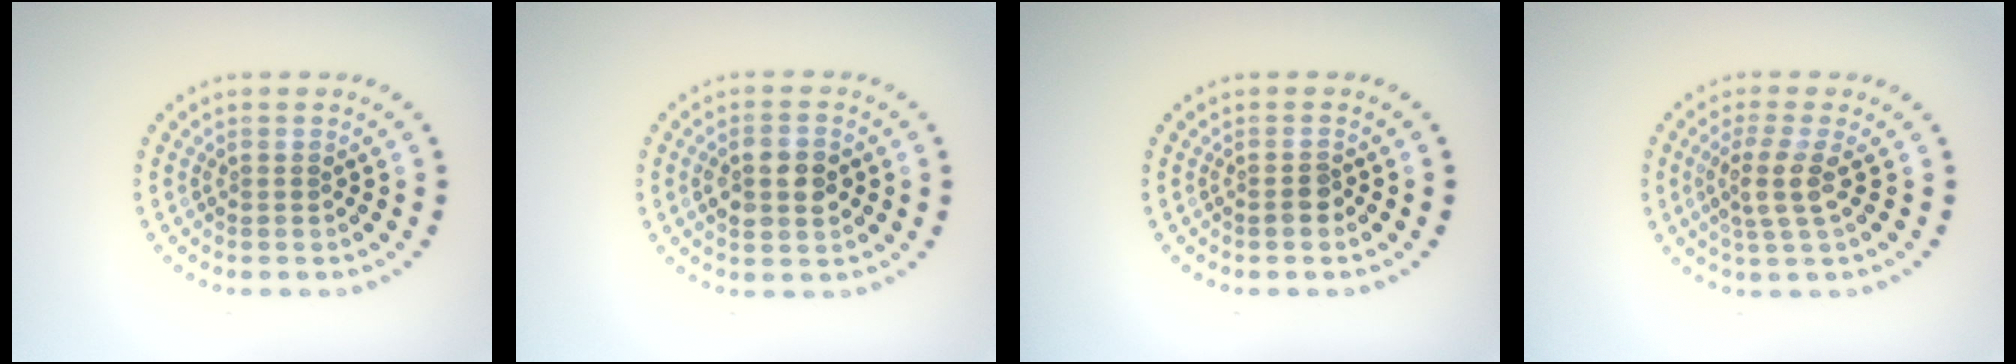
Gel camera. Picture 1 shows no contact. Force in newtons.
{"total": 3.5, "press": 3.5, "slide": 0.2}
{"total": 1.3, "press": 1.1, "slide": 0.6}
{"total": 2.9, "press": 2.3, "slide": 1.8}